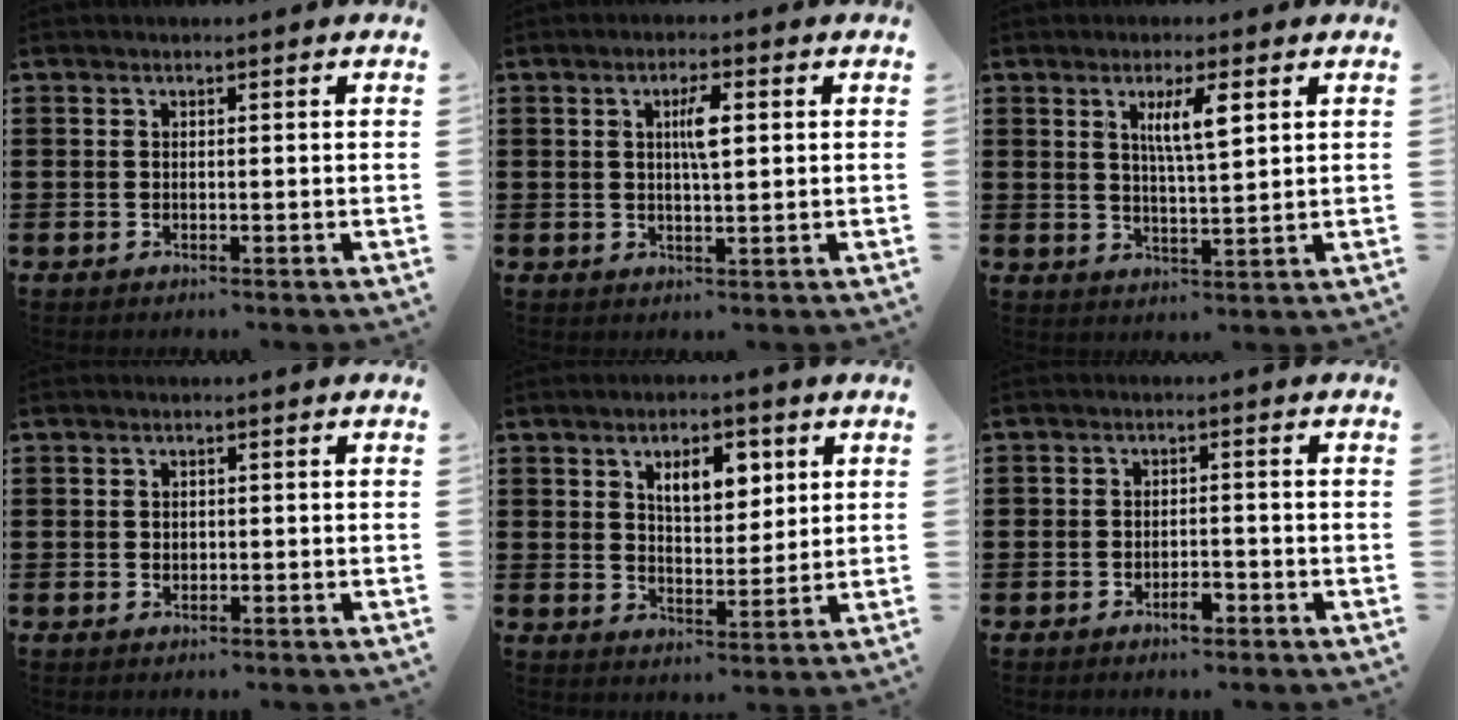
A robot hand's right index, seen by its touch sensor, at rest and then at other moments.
{"total": 4.3, "force": [0.8, 1.1, 4.0], "torque": [-0.072, 0.005, 0.009]}
{"total": 5.2, "force": [2.1, 1.1, 4.6], "torque": [-0.097, 0.007, 0.033]}
{"total": 0.6, "force": [0.3, 0.5, 0.2], "torque": [-0.004, 0.004, 0.005]}
{"total": 6.6, "force": [2.9, 3.3, 4.9], "torque": [-0.075, -0.001, 0.043]}
{"total": 2.4, "force": [-1.7, 1.0, 1.4], "torque": [-0.028, 0.002, -0.032]}